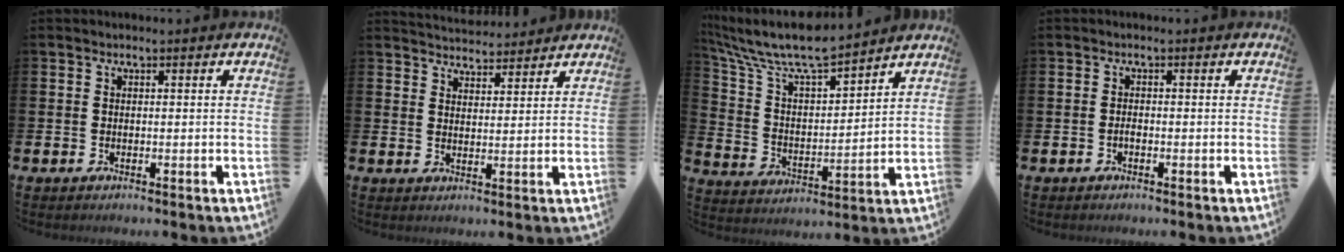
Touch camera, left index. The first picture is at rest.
{"total": 4.1, "force": [4.1, 0.7, -0.3], "torque": [-0.005, -0.022, 0.075]}
{"total": 9.7, "force": [8.9, 1.6, 3.4], "torque": [-0.111, -0.055, 0.156]}
{"total": 0.8, "force": [-0.5, 0.3, 0.5], "torque": [-0.010, -0.002, -0.010]}